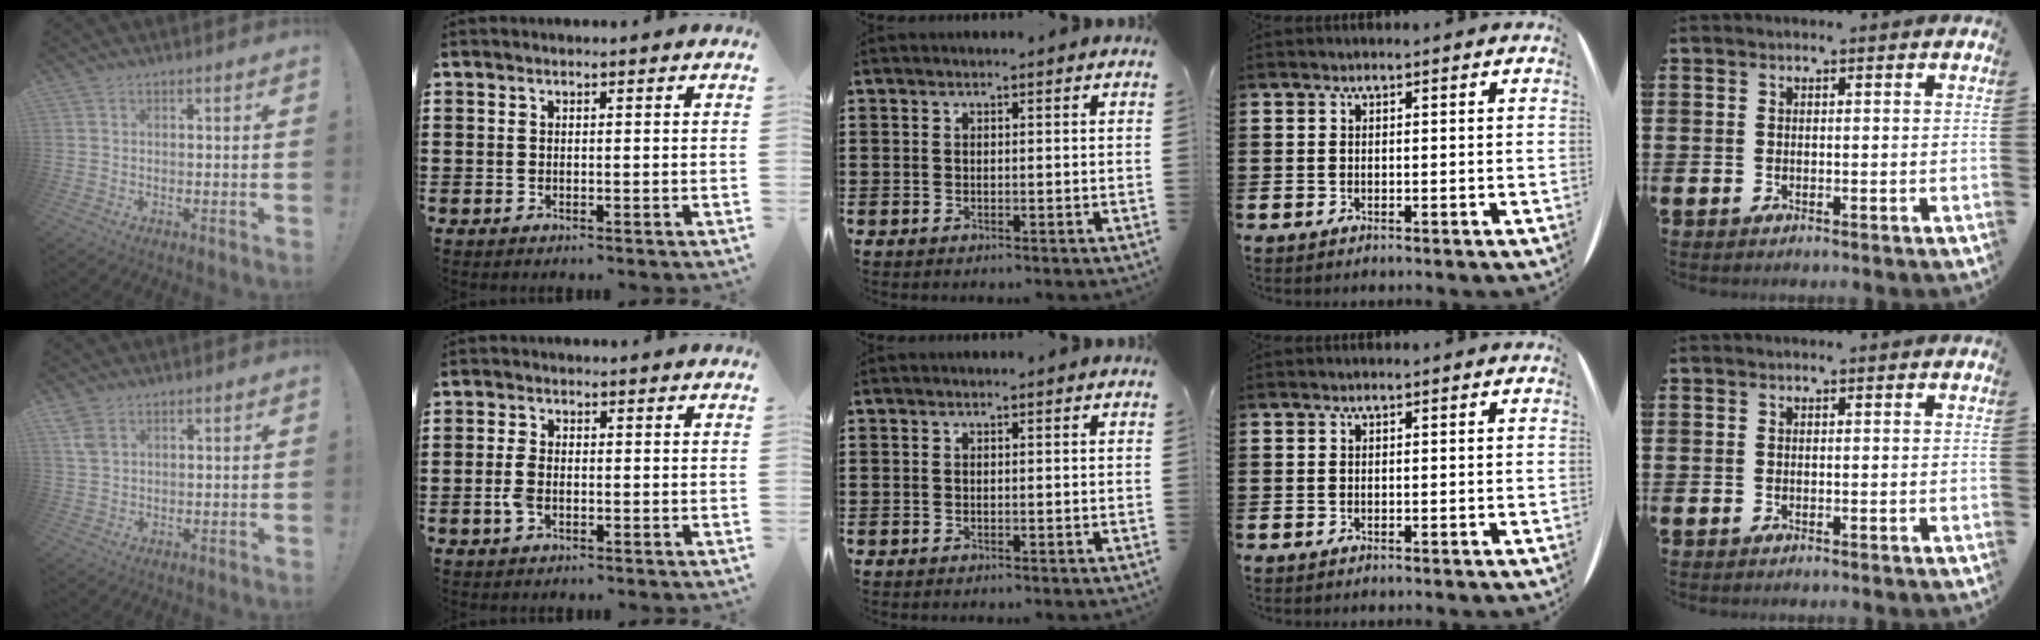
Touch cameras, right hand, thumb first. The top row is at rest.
{"thumb": {"total": 3.7, "force": [2.2, 2.3, 2.0], "torque": [-0.033, -0.007, 0.041]}, "index": {"total": 3.0, "force": [-0.8, 1.5, 2.4], "torque": [-0.067, -0.005, -0.021]}}